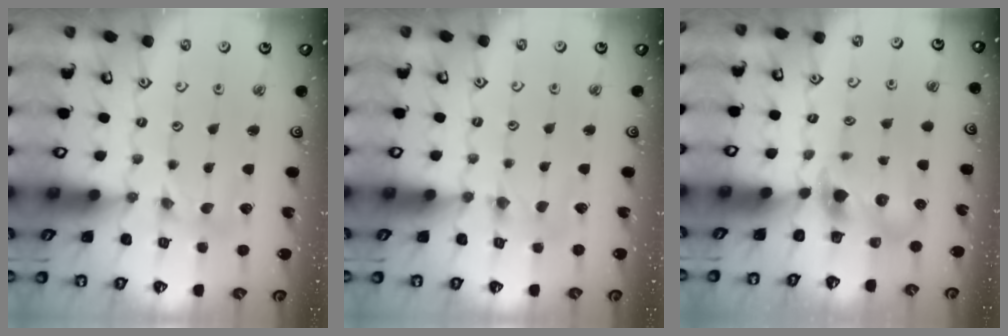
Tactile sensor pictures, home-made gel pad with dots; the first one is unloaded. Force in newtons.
{"total": 1.3, "press": 1.3, "slide": 0.3}
{"total": 6.1, "press": 6.1, "slide": 0.7}